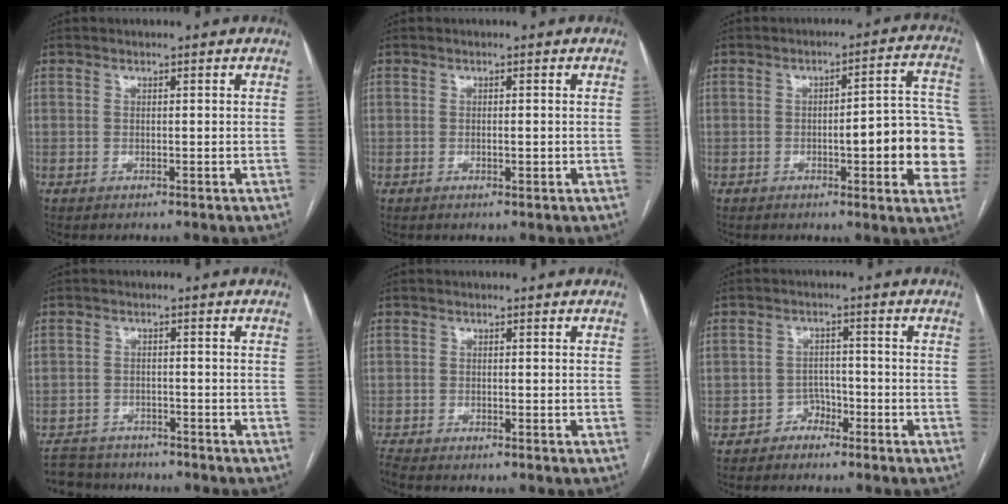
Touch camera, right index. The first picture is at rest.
{"total": 0.8, "force": [-0.2, 0.2, 0.7], "torque": [-0.013, -0.001, 0.000]}
{"total": 13.8, "force": [-2.3, 2.9, 13.3], "torque": [-0.128, 0.029, -0.025]}
{"total": 5.9, "force": [-5.4, 2.4, 0.2], "torque": [-0.001, -0.004, -0.090]}
{"total": 1.6, "force": [-1.5, -0.6, 0.1], "torque": [-0.007, -0.006, -0.031]}
{"total": 2.5, "force": [-1.8, 1.8, -0.3], "torque": [0.010, 0.010, -0.032]}